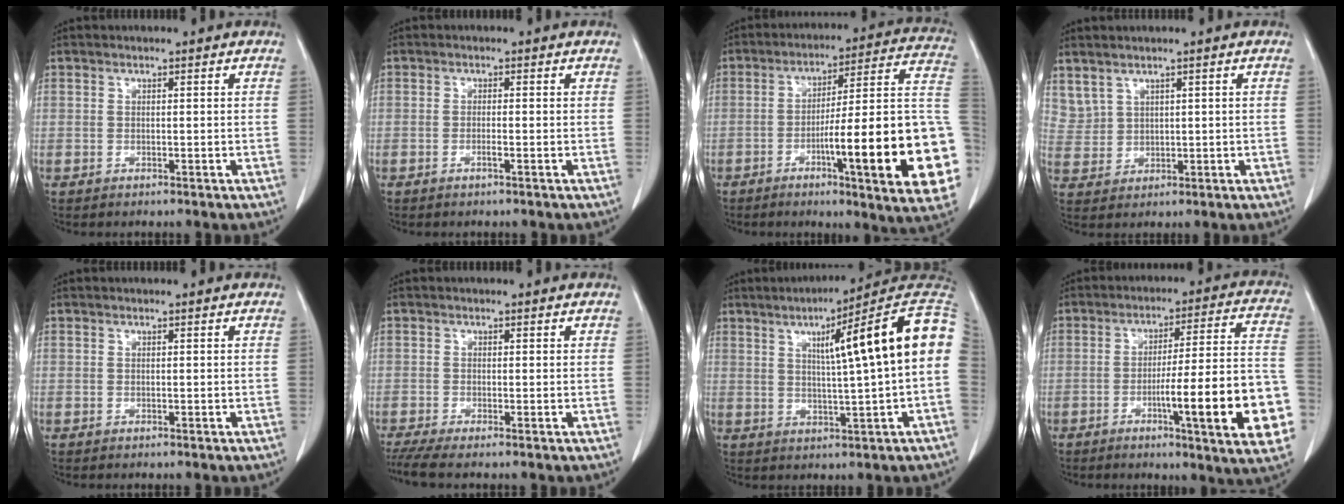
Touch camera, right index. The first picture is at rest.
{"total": 1.1, "force": [-0.5, 0.0, 1.0], "torque": [-0.021, 0.000, -0.010]}
{"total": 24.4, "force": [-6.4, 1.4, 23.5], "torque": [-0.225, 0.007, -0.090]}
{"total": 4.4, "force": [3.1, 2.9, 1.2], "torque": [-0.034, 0.009, 0.081]}
{"total": 0.0}
{"total": 3.4, "force": [-2.5, 0.2, 2.4], "torque": [-0.050, -0.007, -0.050]}
{"total": 16.0, "force": [3.4, -0.1, 15.6], "torque": [-0.207, 0.031, 0.038]}
{"total": 19.4, "force": [-5.9, 1.1, 18.4], "torque": [-0.193, 0.009, -0.076]}